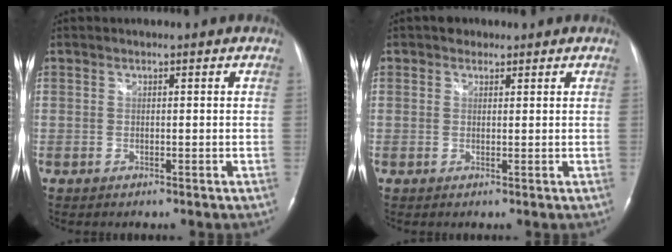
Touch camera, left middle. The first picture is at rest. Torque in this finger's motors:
{"motor_torque": [0.26, -0.21, -0.01, 0.02]}